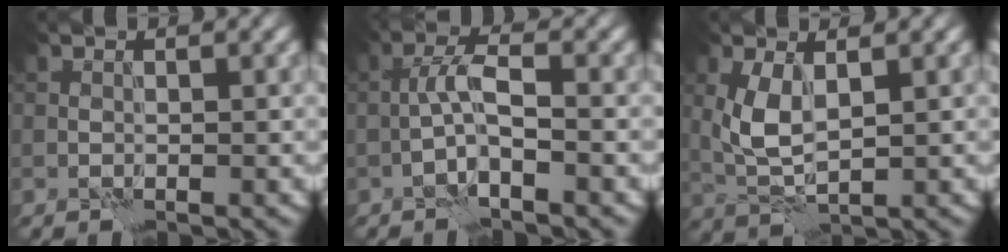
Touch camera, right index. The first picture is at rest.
{"total": 2.9, "force": [-1.0, 0.6, 2.7], "torque": [-0.055, 0.013, -0.026]}
{"total": 4.0, "force": [0.9, 1.8, 3.5], "torque": [-0.084, 0.001, 0.021]}